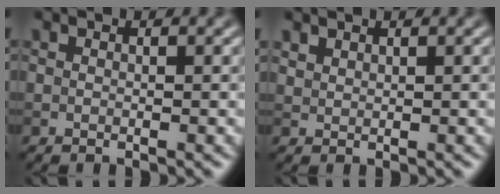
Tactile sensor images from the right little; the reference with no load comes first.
{"total": 0.9, "force": [0.9, 0.2, 0.1], "torque": [-0.007, 0.000, 0.022]}